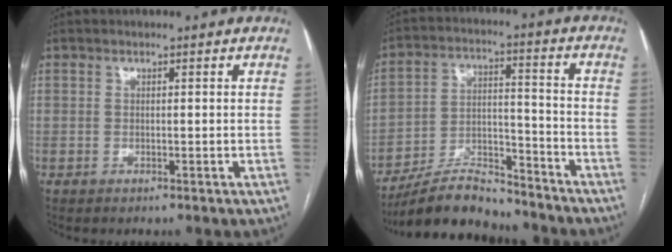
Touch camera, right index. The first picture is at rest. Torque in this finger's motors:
{"motor_torque": [-0.18, -1.09, 0.07, -0.02]}